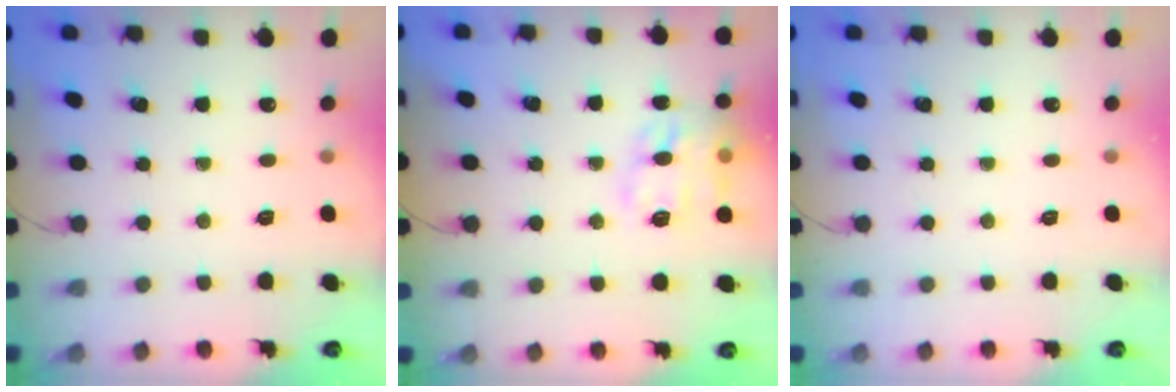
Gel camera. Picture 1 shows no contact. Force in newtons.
{"total": 13.8, "press": 13.7, "slide": 1.2}
{"total": 0.0}